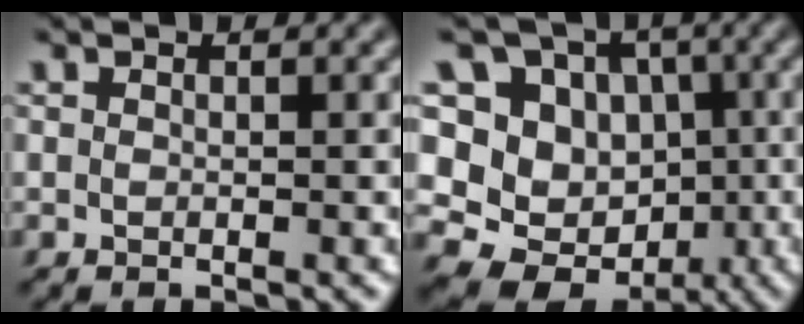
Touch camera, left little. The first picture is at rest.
{"total": 14.9, "force": [0.2, 13.3, 6.7], "torque": [-0.157, 0.043, -0.004]}